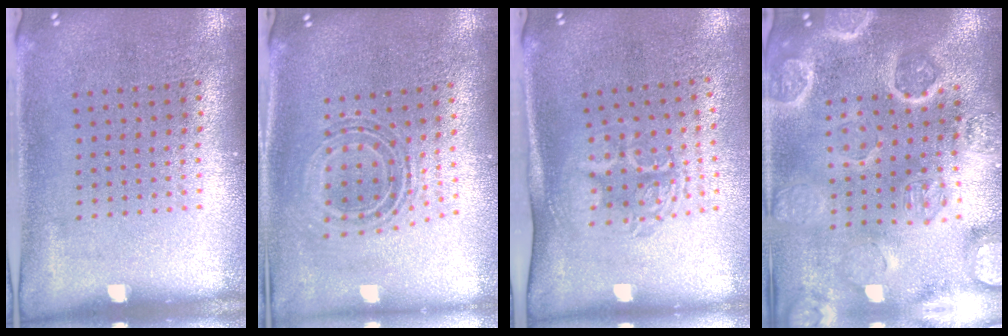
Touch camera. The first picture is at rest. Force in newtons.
{"total": 0.7, "press": 0.7, "slide": 0.2}
{"total": 1.7, "press": 1.3, "slide": 1.1}
{"total": 4.4, "press": 4.0, "slide": 1.9}